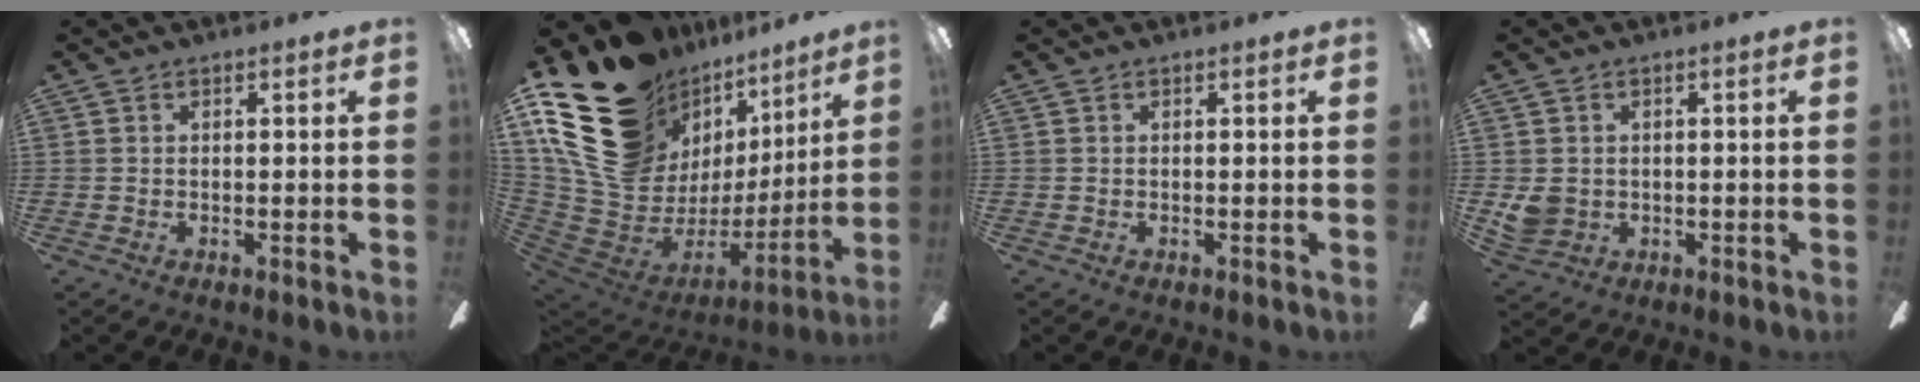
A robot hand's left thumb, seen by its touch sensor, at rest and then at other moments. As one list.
[{"total": 22.5, "force": [13.5, 13.6, 11.7], "torque": [-0.227, -0.108, 0.283]}, {"total": 0.0}, {"total": 3.8, "force": [0.8, 3.5, 1.4], "torque": [-0.028, 0.002, 0.016]}]